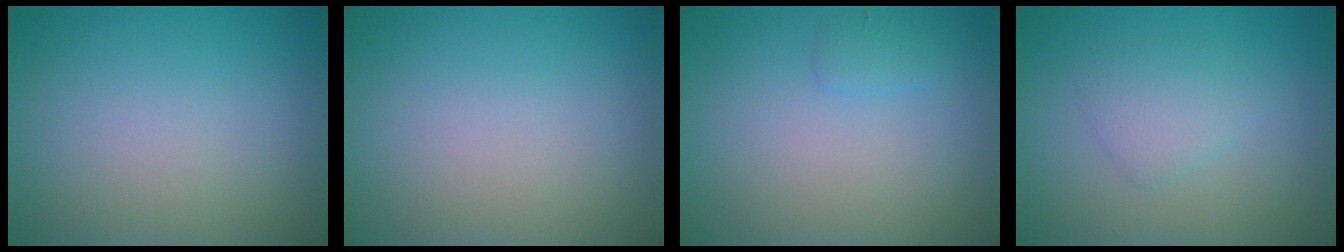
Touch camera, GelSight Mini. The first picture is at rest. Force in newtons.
{"total": 0.0}
{"total": 1.0, "press": 0.9, "slide": 0.1}
{"total": 2.0, "press": 2.0, "slide": 0.1}